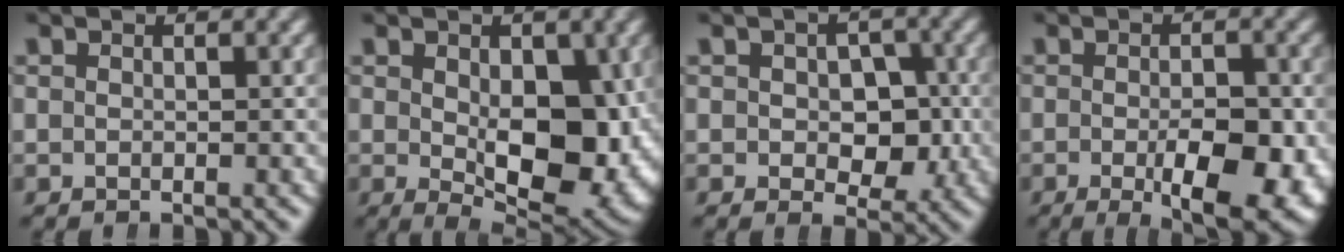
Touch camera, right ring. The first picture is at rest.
{"total": 10.1, "force": [-0.7, 4.7, 8.9], "torque": [-0.132, -0.040, 0.014]}
{"total": 4.4, "force": [-0.2, 3.4, 2.7], "torque": [-0.025, -0.007, -0.001]}
{"total": 8.5, "force": [-2.3, 3.0, 7.6], "torque": [-0.099, -0.012, -0.028]}